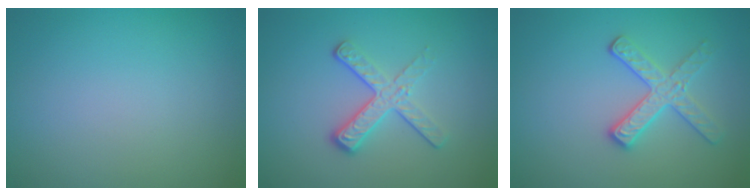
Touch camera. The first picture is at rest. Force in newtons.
{"total": 3.5, "press": 2.4, "slide": 2.6}
{"total": 2.8, "press": 2.6, "slide": 1.0}